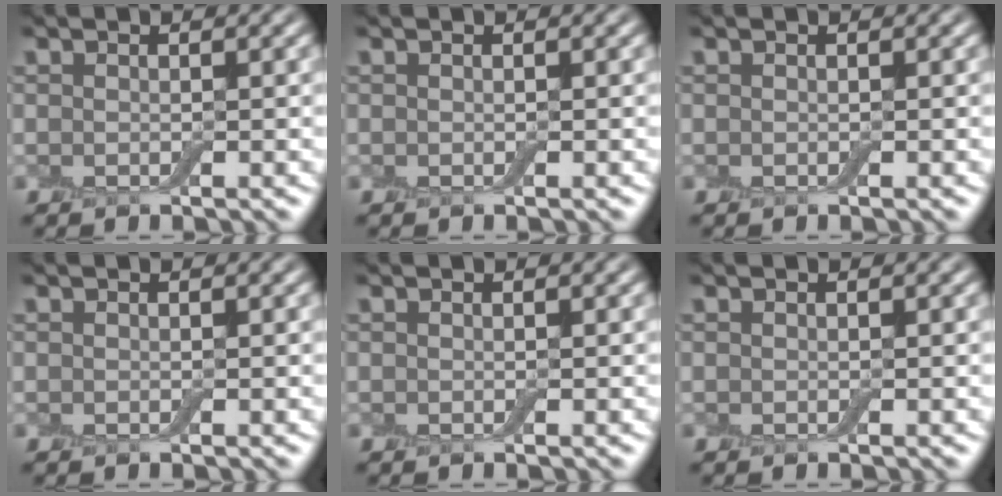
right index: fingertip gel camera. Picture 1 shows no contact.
{"total": 0.0}
{"total": 0.0}
{"total": 0.0}
{"total": 0.0}
{"total": 0.0}